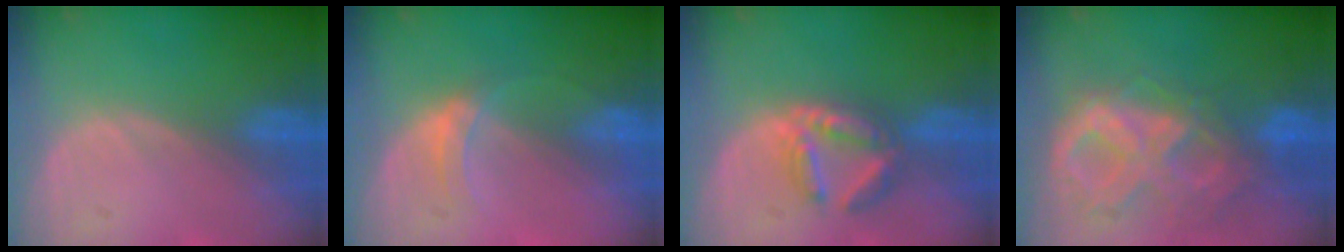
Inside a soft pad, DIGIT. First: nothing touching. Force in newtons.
{"total": 3.2, "press": 2.8, "slide": 1.6}
{"total": 5.9, "press": 5.6, "slide": 1.7}
{"total": 10.6, "press": 9.0, "slide": 5.7}